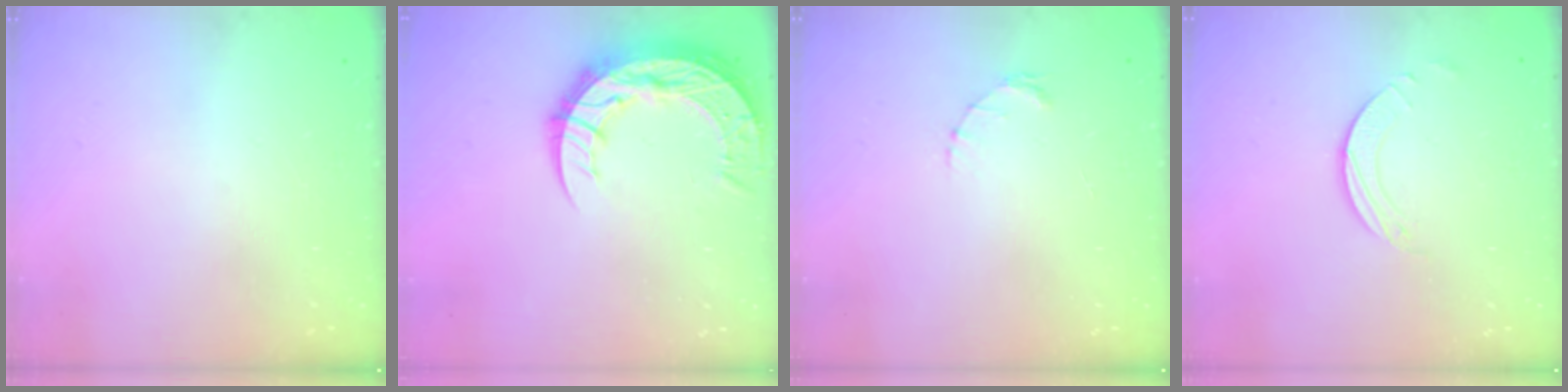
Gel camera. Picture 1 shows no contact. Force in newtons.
{"total": 15.4, "press": 15.3, "slide": 1.2}
{"total": 1.6, "press": 1.5, "slide": 0.3}
{"total": 2.0, "press": 1.9, "slide": 0.3}